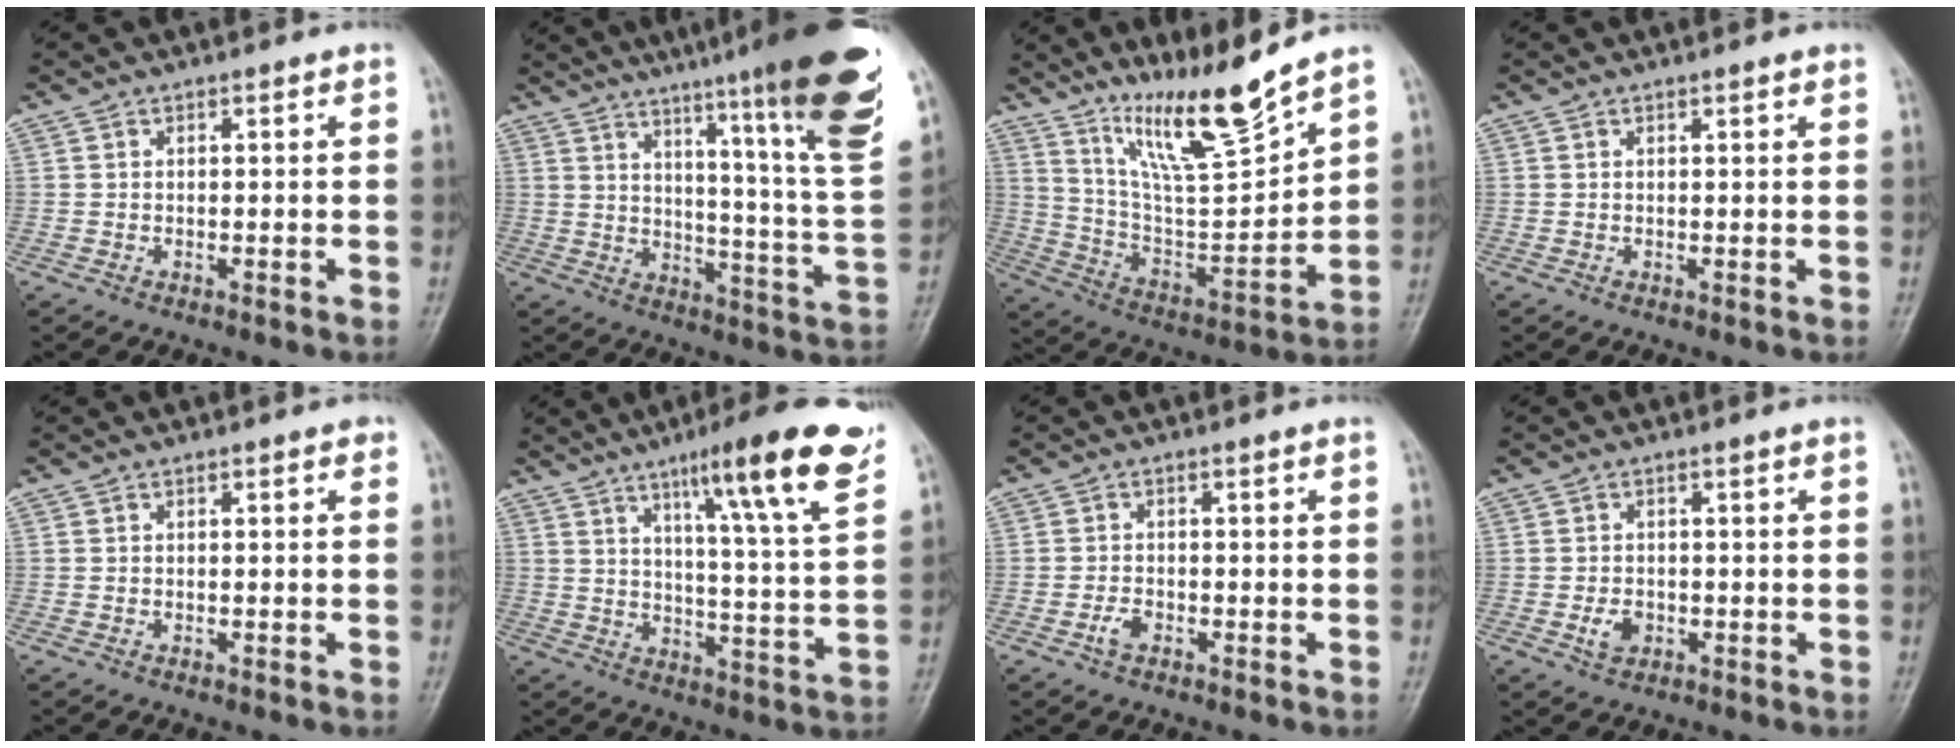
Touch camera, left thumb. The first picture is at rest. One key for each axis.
{"total": 25.4, "fx": 17.0, "fy": 0.9, "fz": 18.8, "tx": -0.247, "ty": -0.099, "tz": 0.232}
{"total": 14.8, "fx": 11.7, "fy": 0.9, "fz": 9.0, "tx": -0.139, "ty": -0.085, "tz": 0.223}
{"total": 0.9, "fx": 0.6, "fy": 0.1, "fz": 0.6, "tx": -0.007, "ty": 0.000, "tz": 0.008}
{"total": 0.6, "fx": 0.2, "fy": 0.3, "fz": 0.4, "tx": -0.001, "ty": 0.002, "tz": -0.001}
{"total": 18.3, "fx": 10.8, "fy": 1.9, "fz": 14.7, "tx": -0.193, "ty": -0.049, "tz": 0.156}
{"total": 2.0, "fx": -1.0, "fy": 1.1, "fz": 1.2, "tx": -0.028, "ty": 0.007, "tz": -0.021}
{"total": 2.7, "fx": -0.7, "fy": 2.0, "fz": 1.7, "tx": -0.027, "ty": 0.001, "tz": -0.010}